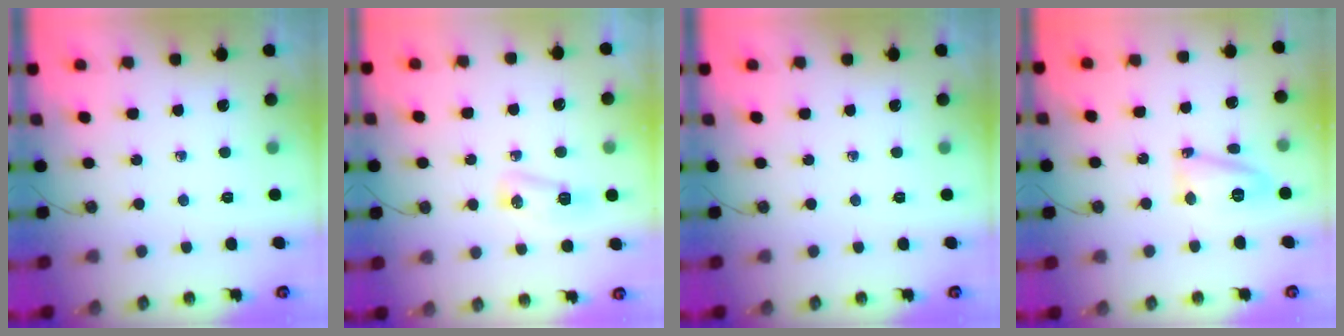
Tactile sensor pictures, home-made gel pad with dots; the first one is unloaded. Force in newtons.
{"total": 5.5, "press": 5.5, "slide": 0.5}
{"total": 0.0}
{"total": 10.3, "press": 9.6, "slide": 3.8}